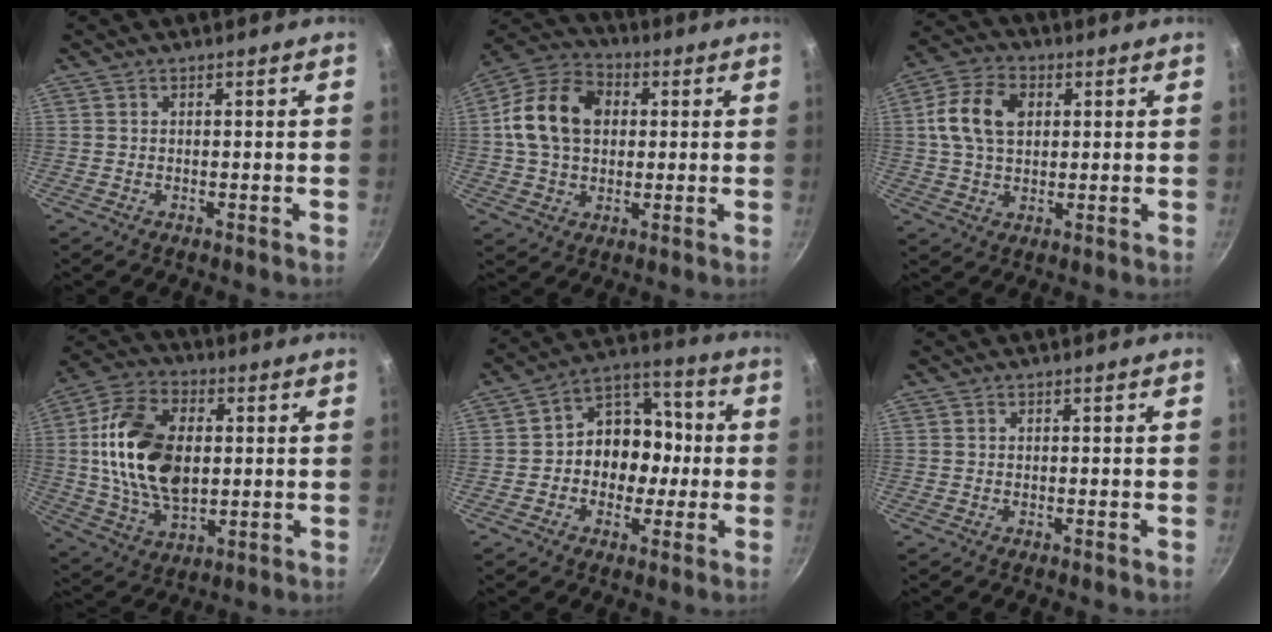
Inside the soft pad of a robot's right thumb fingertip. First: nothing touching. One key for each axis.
{"total": 14.9, "fx": 2.1, "fy": 11.0, "fz": 9.8, "tx": -0.156, "ty": 0.020, "tz": 0.021}
{"total": 11.0, "fx": 2.4, "fy": 7.6, "fz": 7.7, "tx": -0.133, "ty": 0.010, "tz": 0.033}
{"total": 19.8, "fx": 1.8, "fy": 12.4, "fz": 15.3, "tx": -0.267, "ty": 0.004, "tz": 0.029}
{"total": 12.4, "fx": -1.1, "fy": 10.1, "fz": 7.1, "tx": -0.043, "ty": 0.040, "tz": -0.033}
{"total": 0.0}